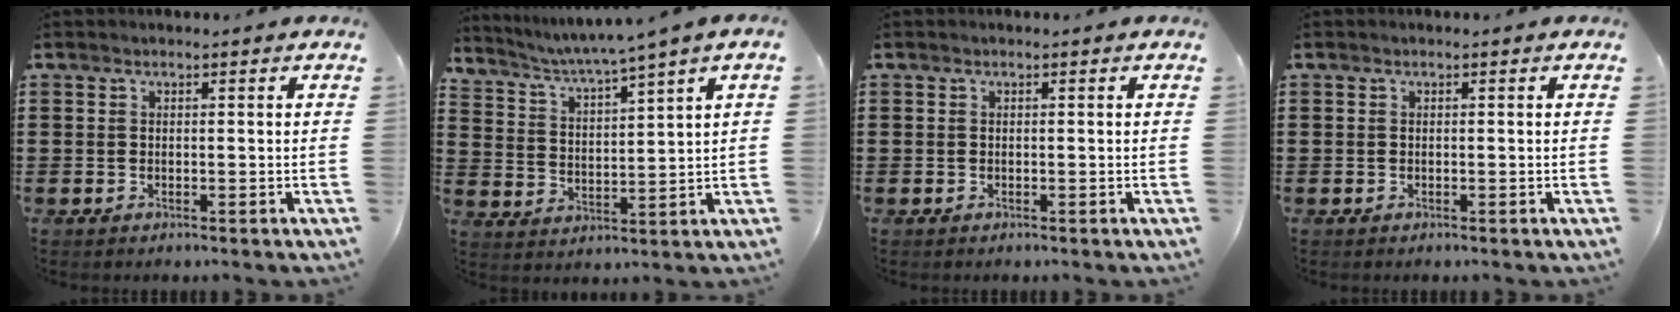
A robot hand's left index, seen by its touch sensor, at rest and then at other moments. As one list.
[{"total": 3.2, "force": [2.8, -0.9, 1.3], "torque": [-0.042, -0.029, 0.040]}, {"total": 0.0}, {"total": 0.0}]